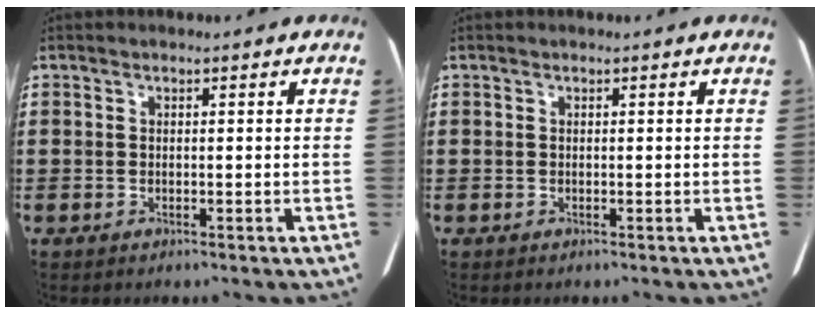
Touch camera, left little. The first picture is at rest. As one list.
[{"total": 0.0}]